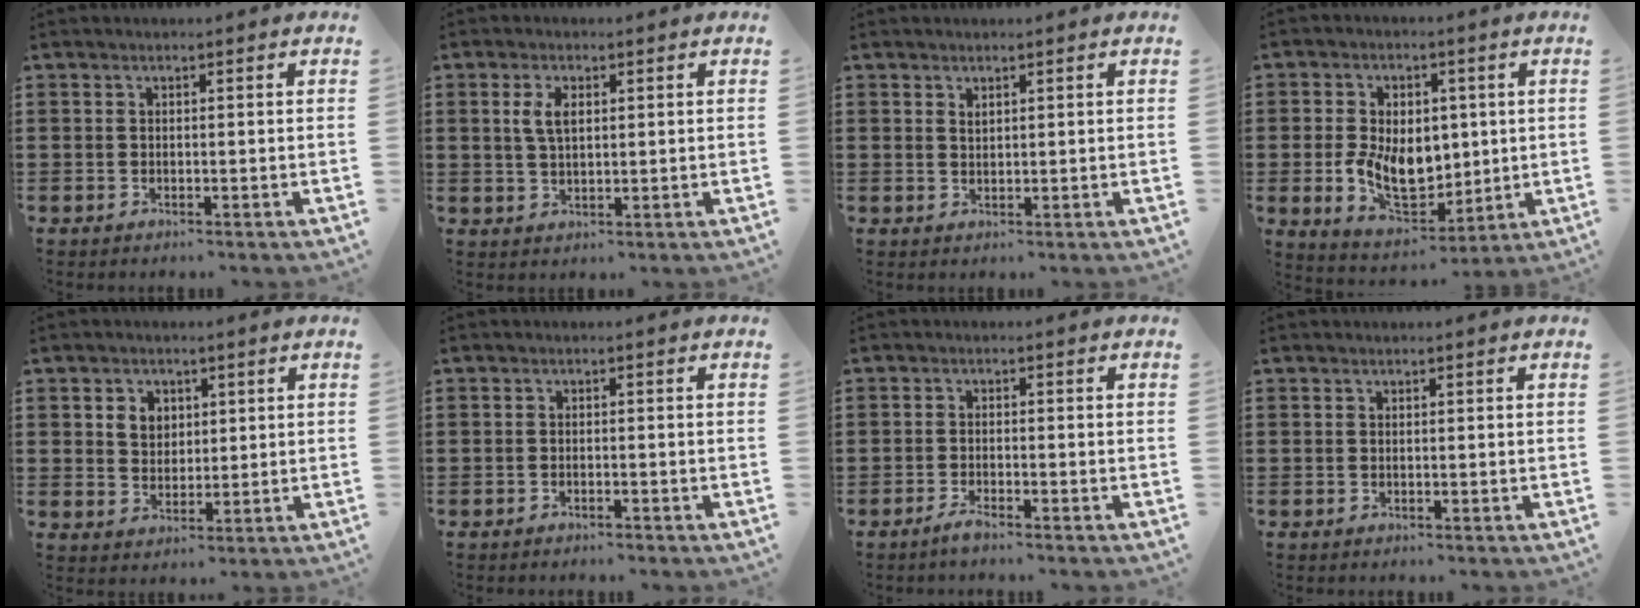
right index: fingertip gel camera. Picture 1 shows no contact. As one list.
[{"total": 3.6, "force": [1.0, 1.8, 3.0], "torque": [-0.064, 0.009, 0.016]}, {"total": 0.9, "force": [0.7, 0.4, 0.2], "torque": [-0.005, 0.002, 0.014]}, {"total": 9.1, "force": [-0.1, 6.7, 6.2], "torque": [-0.118, 0.007, -0.003]}, {"total": 3.4, "force": [1.4, 2.9, 1.1], "torque": [-0.032, 0.012, 0.023]}, {"total": 0.8, "force": [-0.8, 0.1, 0.1], "torque": [-0.004, 0.002, -0.017]}, {"total": 1.8, "force": [-1.4, 0.1, 1.1], "torque": [-0.025, -0.003, -0.028]}, {"total": 0.0}]